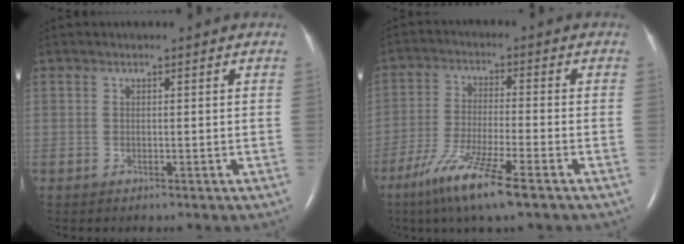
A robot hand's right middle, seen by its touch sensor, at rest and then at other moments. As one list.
[{"total": 10.3, "force": [-6.4, 0.2, 8.1], "torque": [-0.165, -0.031, -0.118]}]